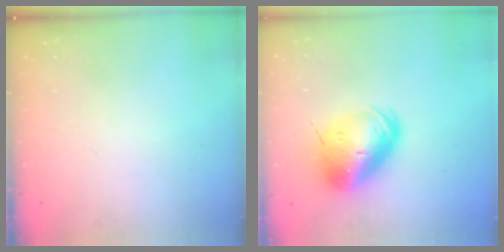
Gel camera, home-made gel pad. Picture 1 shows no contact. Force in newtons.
{"total": 16.0, "press": 15.7, "slide": 2.9}